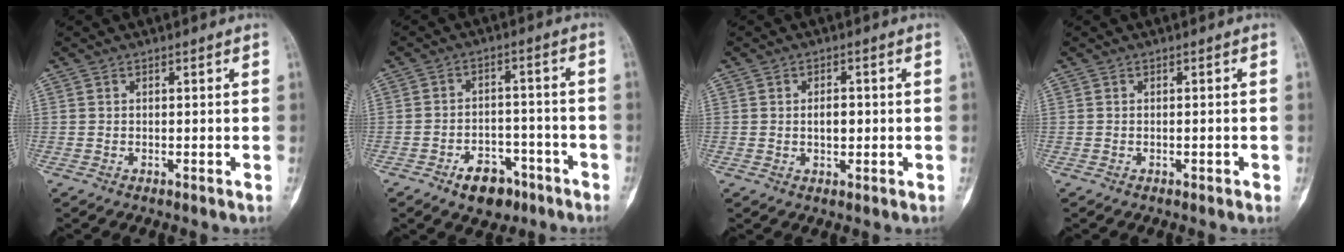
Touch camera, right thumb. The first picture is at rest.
{"total": 8.6, "force": [-5.3, 5.3, 4.2], "torque": [-0.032, 0.041, -0.078]}
{"total": 3.3, "force": [-0.1, 2.1, 2.5], "torque": [-0.026, 0.005, -0.002]}
{"total": 0.8, "force": [-0.3, 0.4, 0.6], "torque": [-0.010, 0.009, -0.003]}